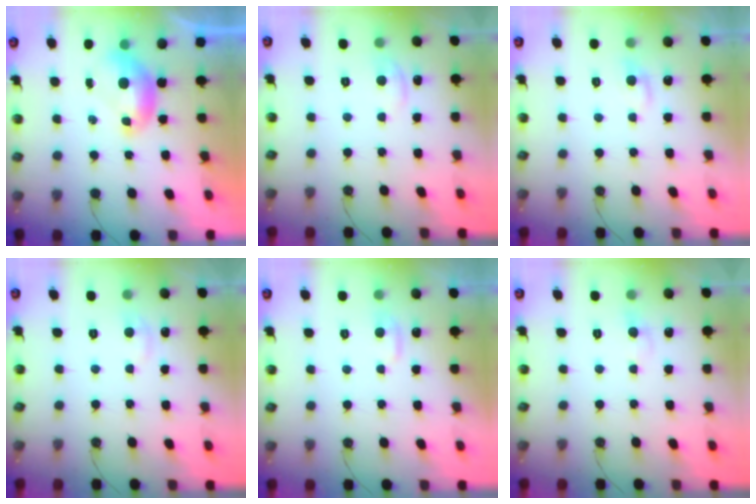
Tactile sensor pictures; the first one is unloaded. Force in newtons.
{"total": 0.9, "press": 0.3, "slide": 0.8}
{"total": 0.8, "press": 0.3, "slide": 0.7}
{"total": 1.7, "press": 1.5, "slide": 0.7}
{"total": 1.2, "press": 0.9, "slide": 0.8}
{"total": 1.9, "press": 1.7, "slide": 0.8}